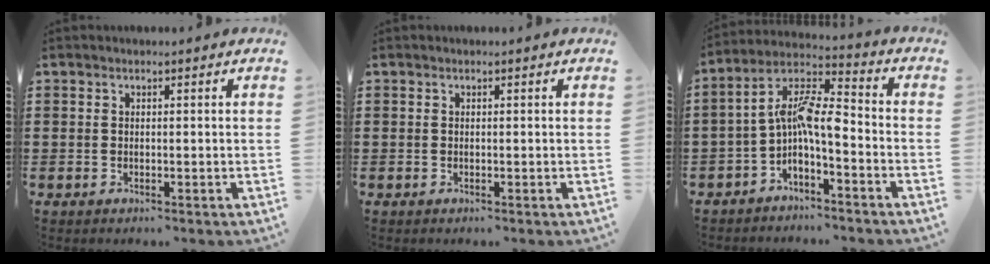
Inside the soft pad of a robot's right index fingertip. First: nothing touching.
{"total": 0.0}
{"total": 8.1, "force": [-1.1, 2.8, 7.6], "torque": [-0.161, -0.003, -0.027]}